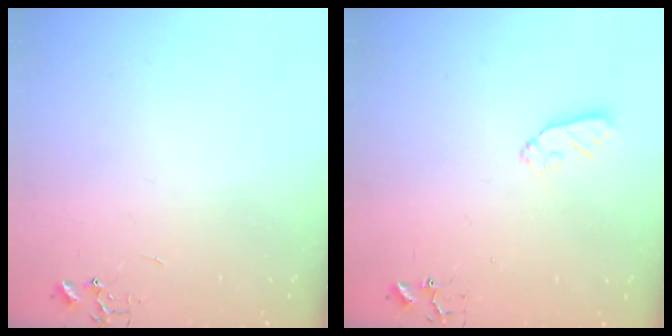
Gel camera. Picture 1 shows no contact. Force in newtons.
{"total": 6.6, "press": 6.6, "slide": 0.2}